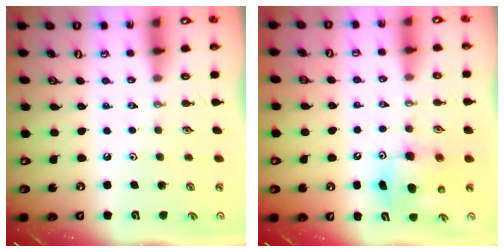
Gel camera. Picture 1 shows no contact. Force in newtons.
{"total": 8.0, "press": 7.8, "slide": 1.6}